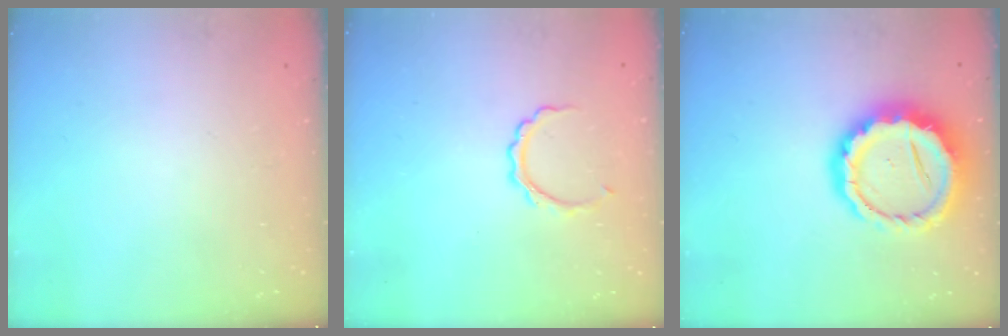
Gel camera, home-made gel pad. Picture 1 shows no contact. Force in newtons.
{"total": 4.9, "press": 4.9, "slide": 0.5}
{"total": 15.5, "press": 15.2, "slide": 2.7}